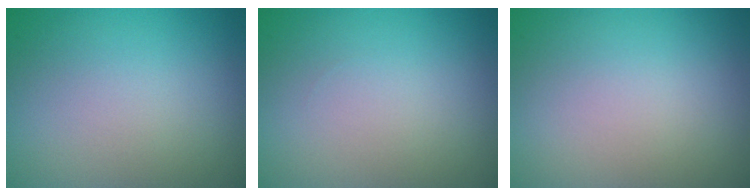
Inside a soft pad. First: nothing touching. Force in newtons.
{"total": 0.0}
{"total": 0.0}